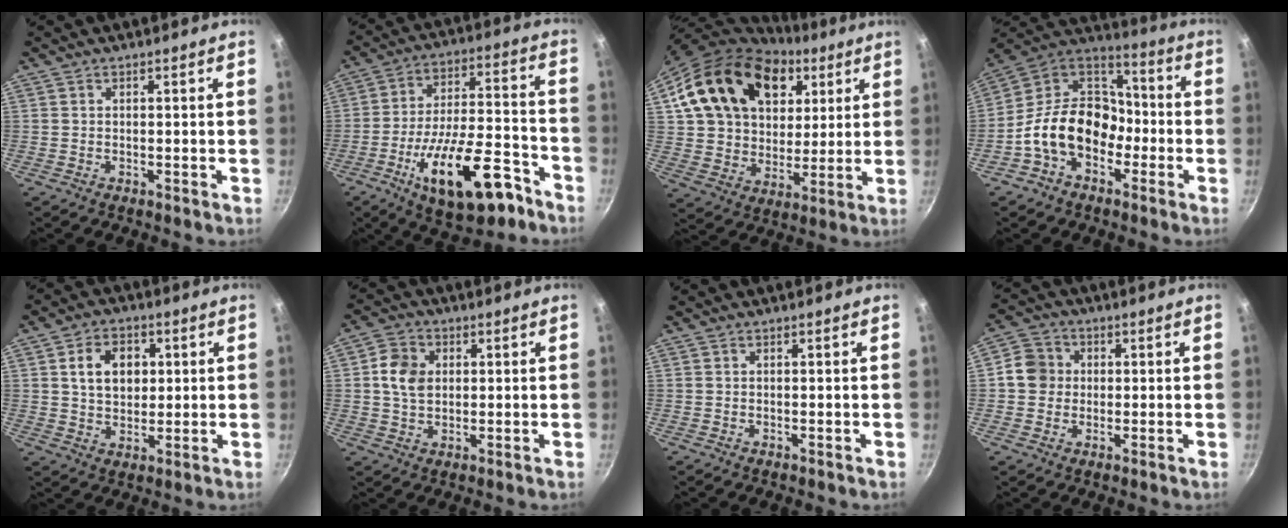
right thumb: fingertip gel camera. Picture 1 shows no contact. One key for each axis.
{"total": 20.7, "fx": -10.4, "fy": 8.4, "fz": 15.8, "tx": -0.229, "ty": 0.060, "tz": -0.155}
{"total": 24.2, "fx": 10.1, "fy": 17.1, "fz": 14.0, "tx": -0.227, "ty": -0.009, "tz": 0.180}
{"total": 16.9, "fx": -5.4, "fy": 12.2, "fz": 10.4, "tx": -0.126, "ty": 0.067, "tz": -0.119}
{"total": 8.8, "fx": 2.0, "fy": 6.5, "fz": 5.6, "tx": -0.072, "ty": 0.002, "tz": 0.031}
{"total": 6.8, "fx": 1.1, "fy": 5.3, "fz": 4.1, "tx": -0.058, "ty": 0.006, "tz": 0.013}
{"total": 0.0}
{"total": 6.2, "fx": 0.4, "fy": 5.7, "fz": 2.2, "tx": -0.011, "ty": 0.009, "tz": -0.010}